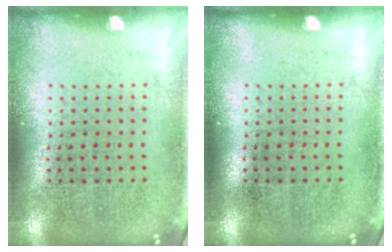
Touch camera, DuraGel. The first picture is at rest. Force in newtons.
{"total": 0.0}